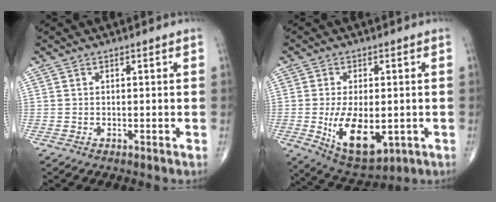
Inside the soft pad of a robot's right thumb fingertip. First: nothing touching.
{"total": 12.7, "force": [-2.2, 6.6, 10.6], "torque": [-0.171, -0.015, -0.018]}